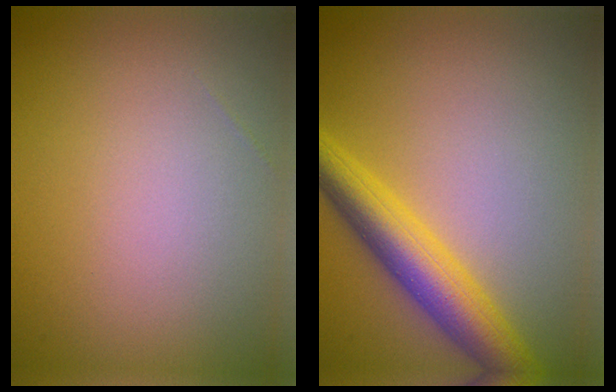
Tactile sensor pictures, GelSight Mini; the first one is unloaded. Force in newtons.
{"total": 5.6, "press": 5.6, "slide": 0.2}